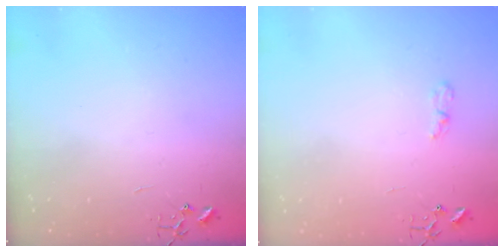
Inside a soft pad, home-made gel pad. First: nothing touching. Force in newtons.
{"total": 3.3, "press": 3.3, "slide": 0.5}